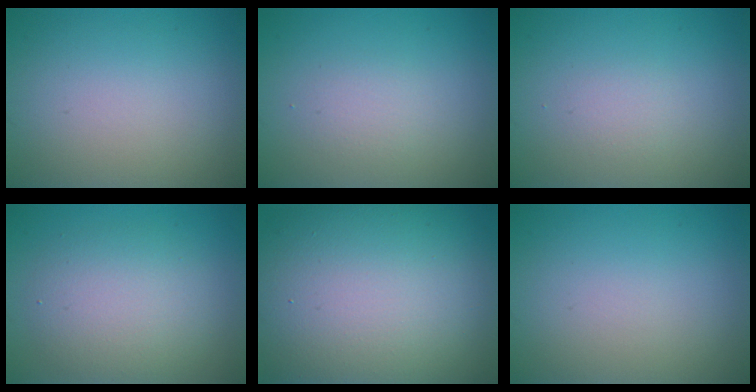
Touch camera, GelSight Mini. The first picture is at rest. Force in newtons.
{"total": 1.5, "press": 1.5, "slide": 0.1}
{"total": 1.0, "press": 1.0, "slide": 0.0}
{"total": 4.5, "press": 4.5, "slide": 0.1}
{"total": 17.0, "press": 17.0, "slide": 1.0}
{"total": 0.0}